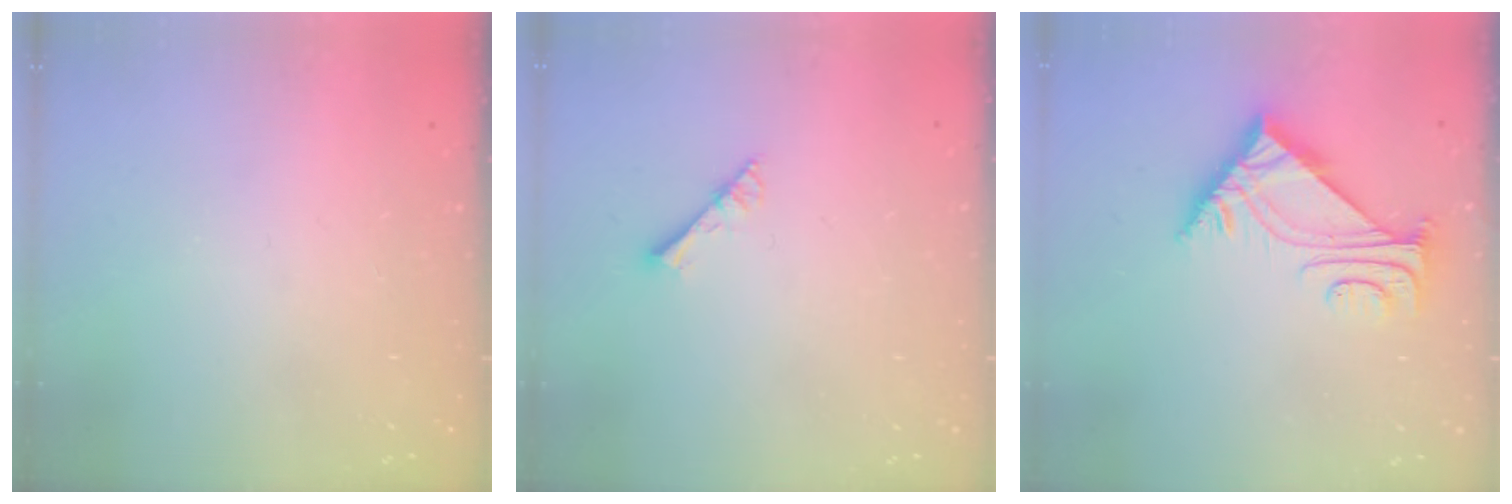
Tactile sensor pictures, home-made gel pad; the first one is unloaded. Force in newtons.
{"total": 2.9, "press": 2.9, "slide": 0.3}
{"total": 5.7, "press": 5.7, "slide": 0.6}